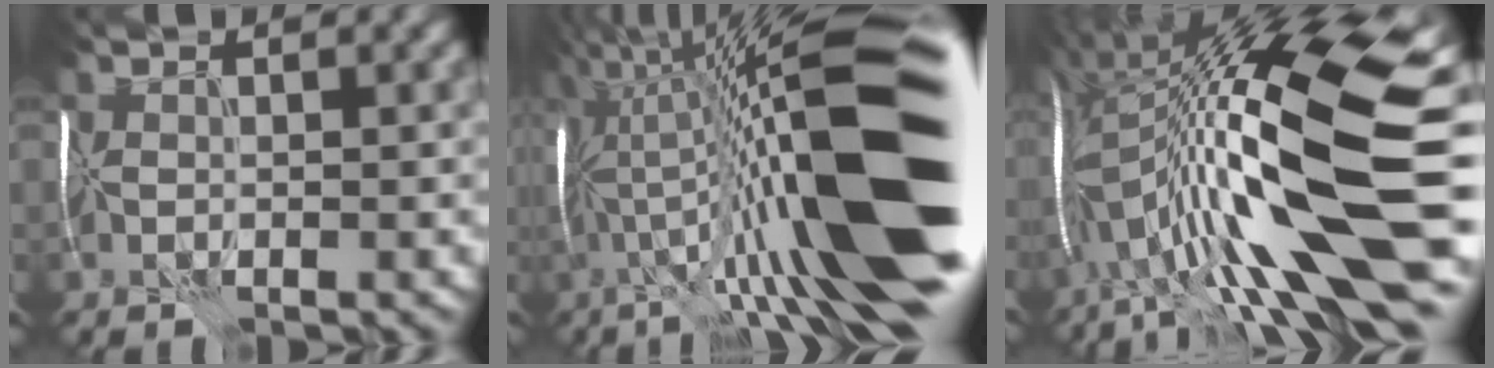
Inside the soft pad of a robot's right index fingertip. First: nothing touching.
{"total": 19.6, "force": [-1.2, 3.6, 19.2], "torque": [-0.294, 0.026, -0.019]}
{"total": 17.7, "force": [-0.7, 3.6, 17.3], "torque": [-0.311, 0.021, -0.009]}